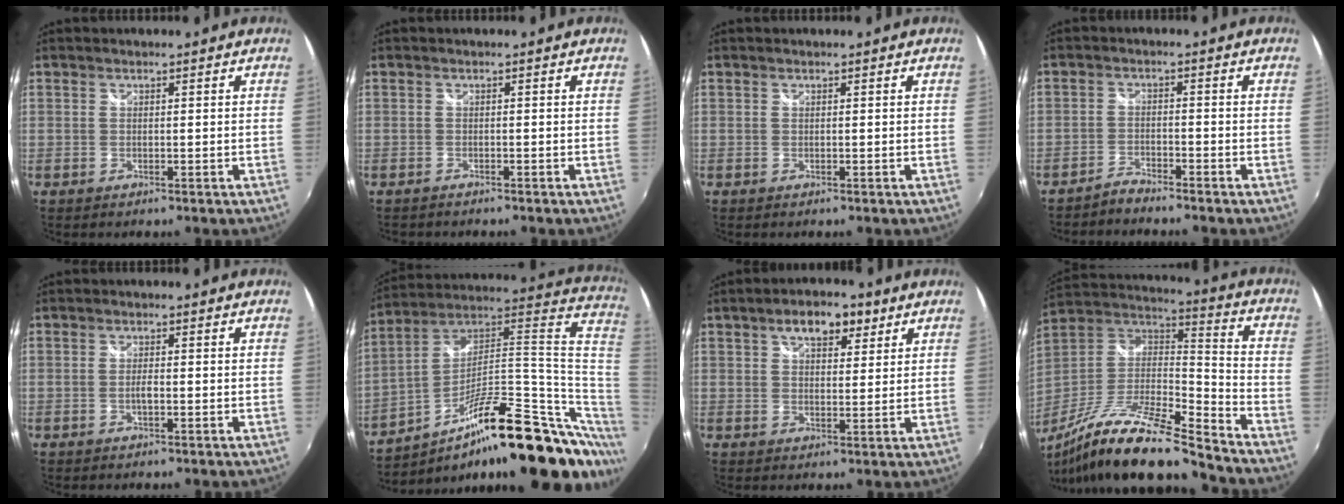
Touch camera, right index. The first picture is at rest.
{"total": 1.3, "force": [-1.2, 0.4, 0.2], "torque": [-0.012, -0.004, -0.022]}
{"total": 0.0}
{"total": 2.9, "force": [-2.8, 0.4, 0.6], "torque": [-0.027, -0.001, -0.057]}
{"total": 1.5, "force": [-0.5, 0.3, 1.3], "torque": [-0.029, 0.001, -0.010]}
{"total": 29.1, "force": [-5.6, 8.7, 27.2], "torque": [-0.394, 0.006, -0.097]}
{"total": 7.0, "force": [3.8, 3.5, 4.6], "torque": [-0.075, 0.021, 0.059]}
{"total": 22.2, "force": [-16.8, 3.8, 14.1], "torque": [-0.256, -0.038, -0.297]}